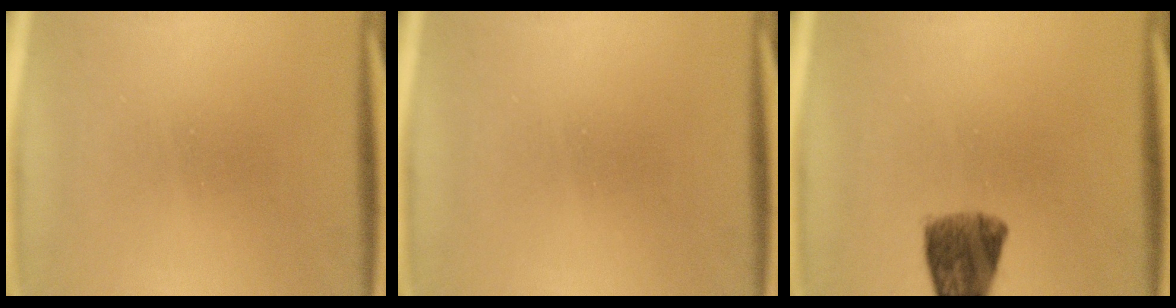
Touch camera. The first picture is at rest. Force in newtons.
{"total": 0.0}
{"total": 6.5}